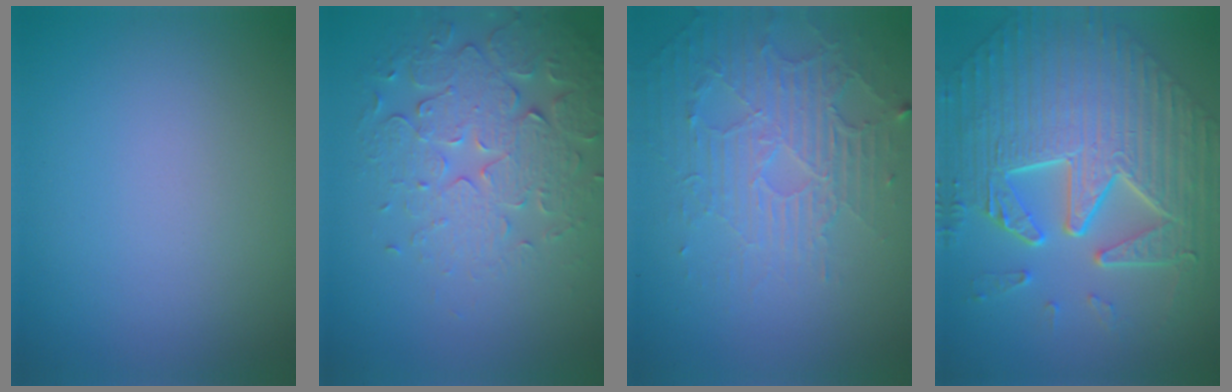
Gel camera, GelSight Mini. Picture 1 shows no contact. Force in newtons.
{"total": 5.0, "press": 4.4, "slide": 2.3}
{"total": 5.0, "press": 3.2, "slide": 3.8}
{"total": 10.6, "press": 7.3, "slide": 7.7}